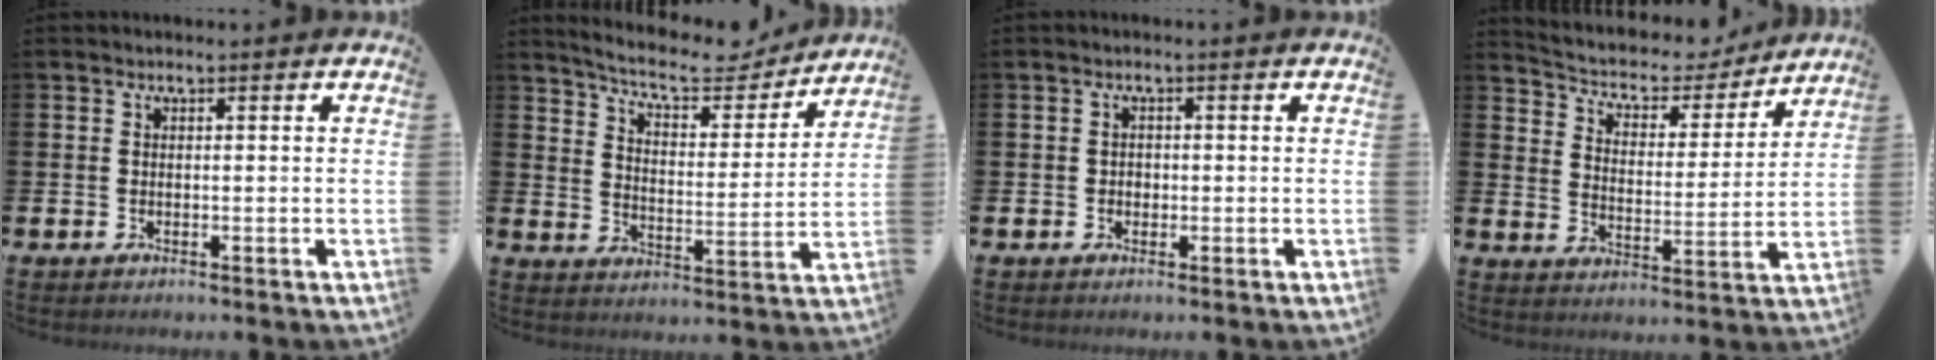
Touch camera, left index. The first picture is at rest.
{"total": 8.3, "force": [7.6, 2.3, 2.6], "torque": [-0.075, -0.052, 0.131]}
{"total": 1.0, "force": [-0.2, 0.9, 0.4], "torque": [0.000, 0.005, -0.007]}
{"total": 5.9, "force": [5.2, 2.4, 1.3], "torque": [-0.054, -0.041, 0.084]}